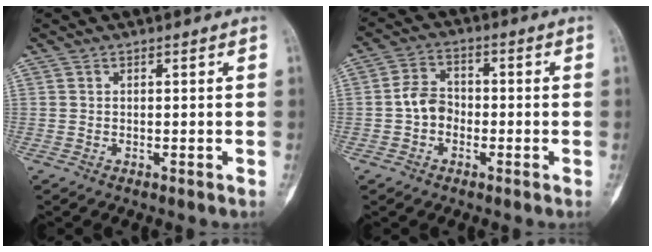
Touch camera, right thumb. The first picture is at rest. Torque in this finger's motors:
{"motor_torque": [0.41, 0.51, 0.45, -0.08, 0.08]}